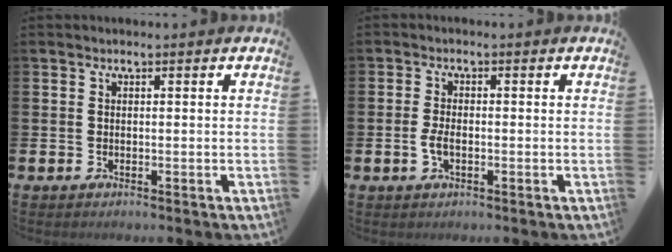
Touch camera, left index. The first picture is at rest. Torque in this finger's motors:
{"motor_torque": [0.81, 0.17, 0.11, 0.11]}